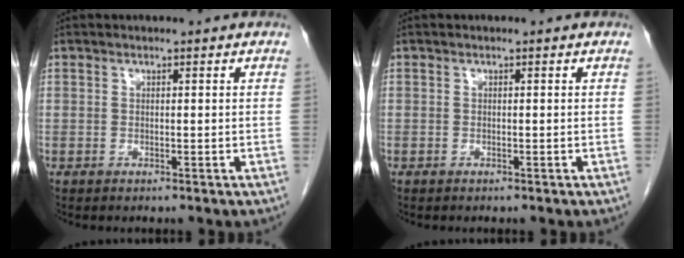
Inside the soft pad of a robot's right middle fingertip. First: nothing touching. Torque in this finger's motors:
{"motor_torque": [1.08, -1.06, -0.13, -0.21]}